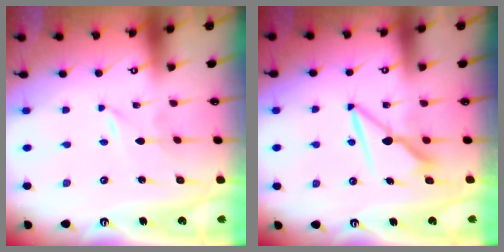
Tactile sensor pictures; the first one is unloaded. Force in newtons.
{"total": 7.9, "press": 7.9, "slide": 0.4}